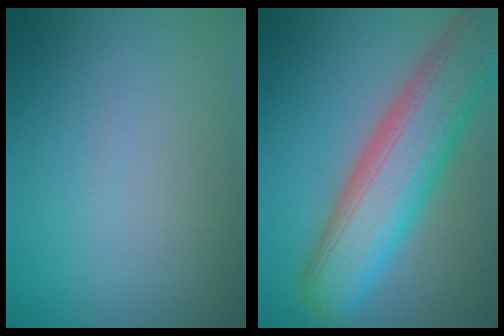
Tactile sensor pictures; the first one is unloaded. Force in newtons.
{"total": 10.5, "press": 10.5, "slide": 0.6}